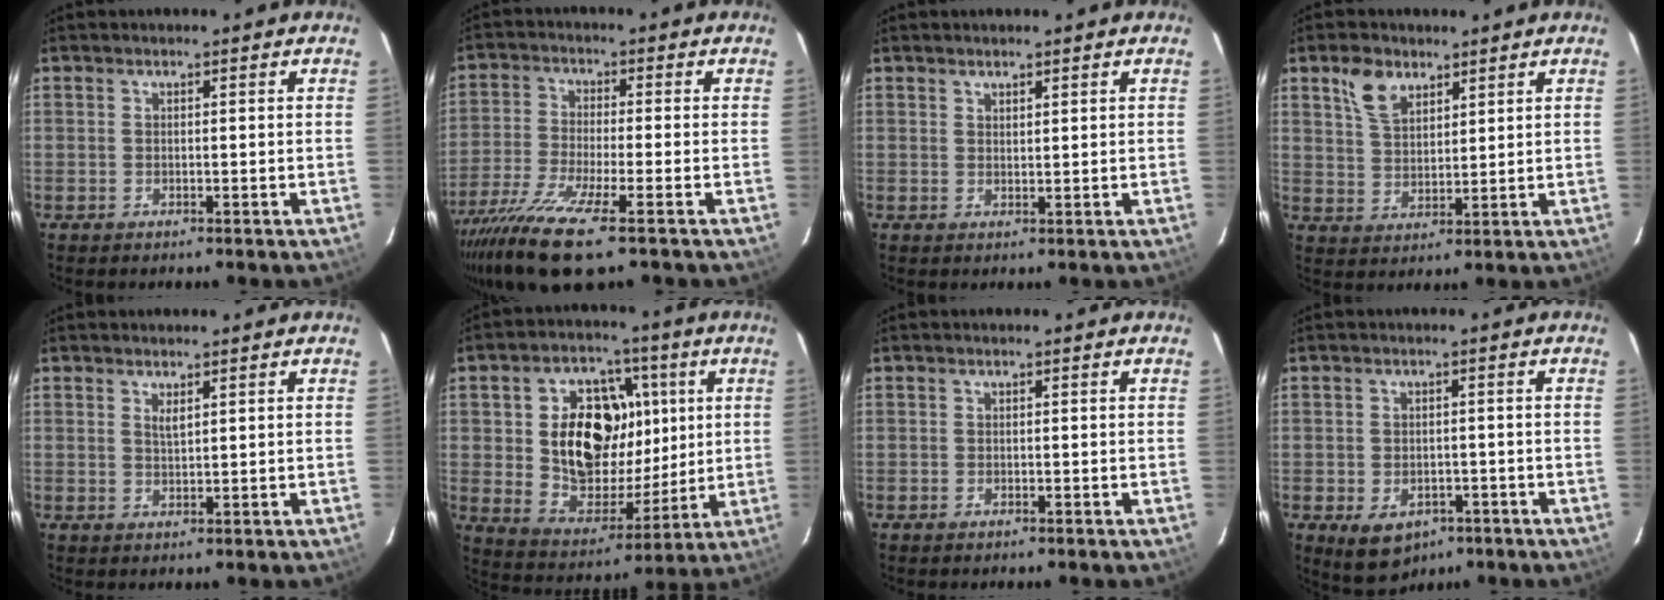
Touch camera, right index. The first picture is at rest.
{"total": 14.0, "force": [-9.8, 1.4, 9.9], "torque": [-0.216, -0.051, -0.182]}
{"total": 1.3, "force": [1.2, 0.3, 0.4], "torque": [-0.006, -0.001, 0.020]}
{"total": 6.8, "force": [4.2, 4.0, 3.7], "torque": [-0.069, 0.011, 0.082]}
{"total": 1.6, "force": [0.9, 0.5, 1.2], "torque": [-0.020, 0.000, 0.016]}
{"total": 18.2, "force": [3.8, 12.8, 12.4], "torque": [-0.239, 0.020, 0.084]}
{"total": 0.5, "force": [-0.4, 0.3, 0.1], "torque": [-0.001, 0.000, -0.007]}
{"total": 8.1, "force": [-4.1, 5.8, 4.1], "torque": [-0.082, -0.008, -0.045]}